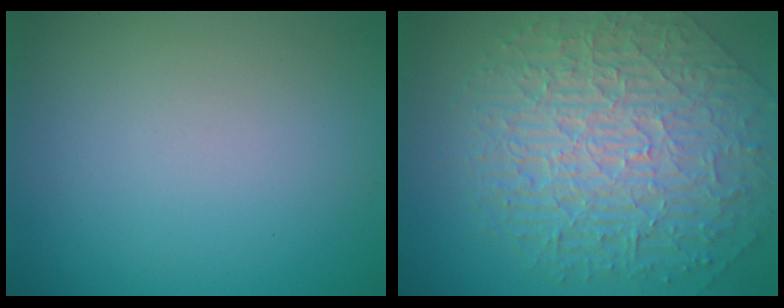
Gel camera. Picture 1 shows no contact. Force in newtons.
{"total": 10.0, "press": 6.7, "slide": 7.5}